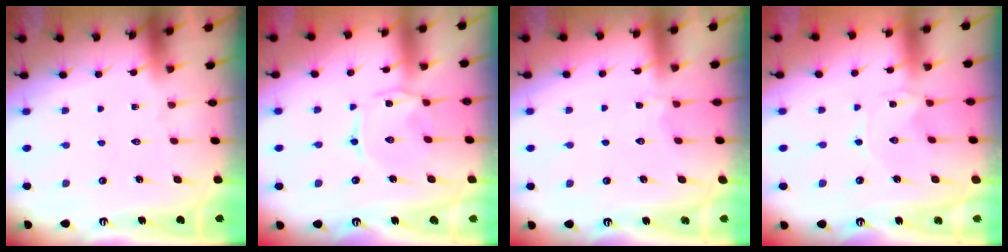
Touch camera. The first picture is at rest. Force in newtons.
{"total": 1.5, "press": 1.5, "slide": 0.3}
{"total": 2.0, "press": 1.7, "slide": 1.0}
{"total": 0.0}